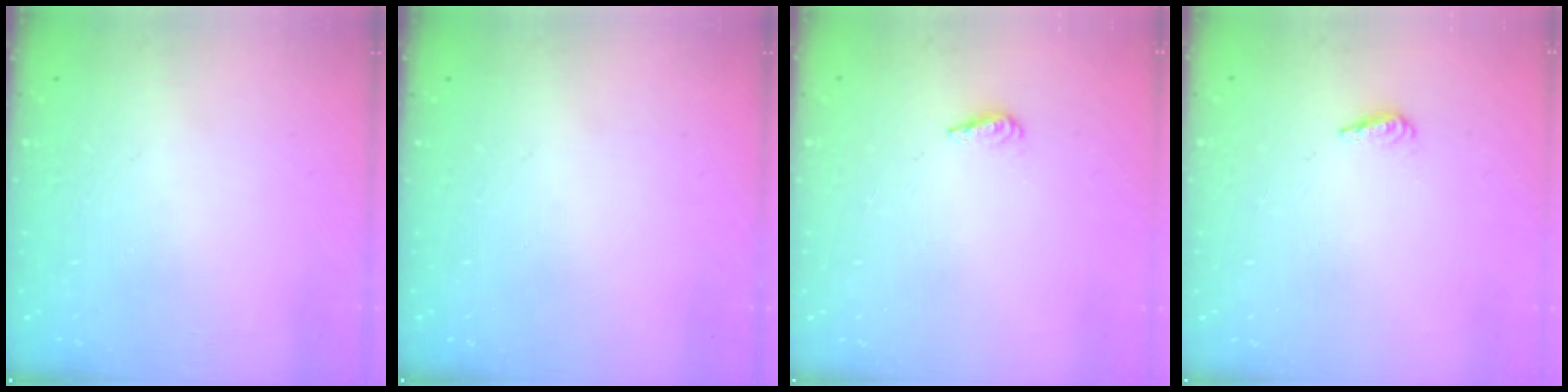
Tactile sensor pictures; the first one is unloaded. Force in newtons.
{"total": 0.0}
{"total": 2.1, "press": 1.9, "slide": 0.8}
{"total": 2.3, "press": 2.2, "slide": 0.8}